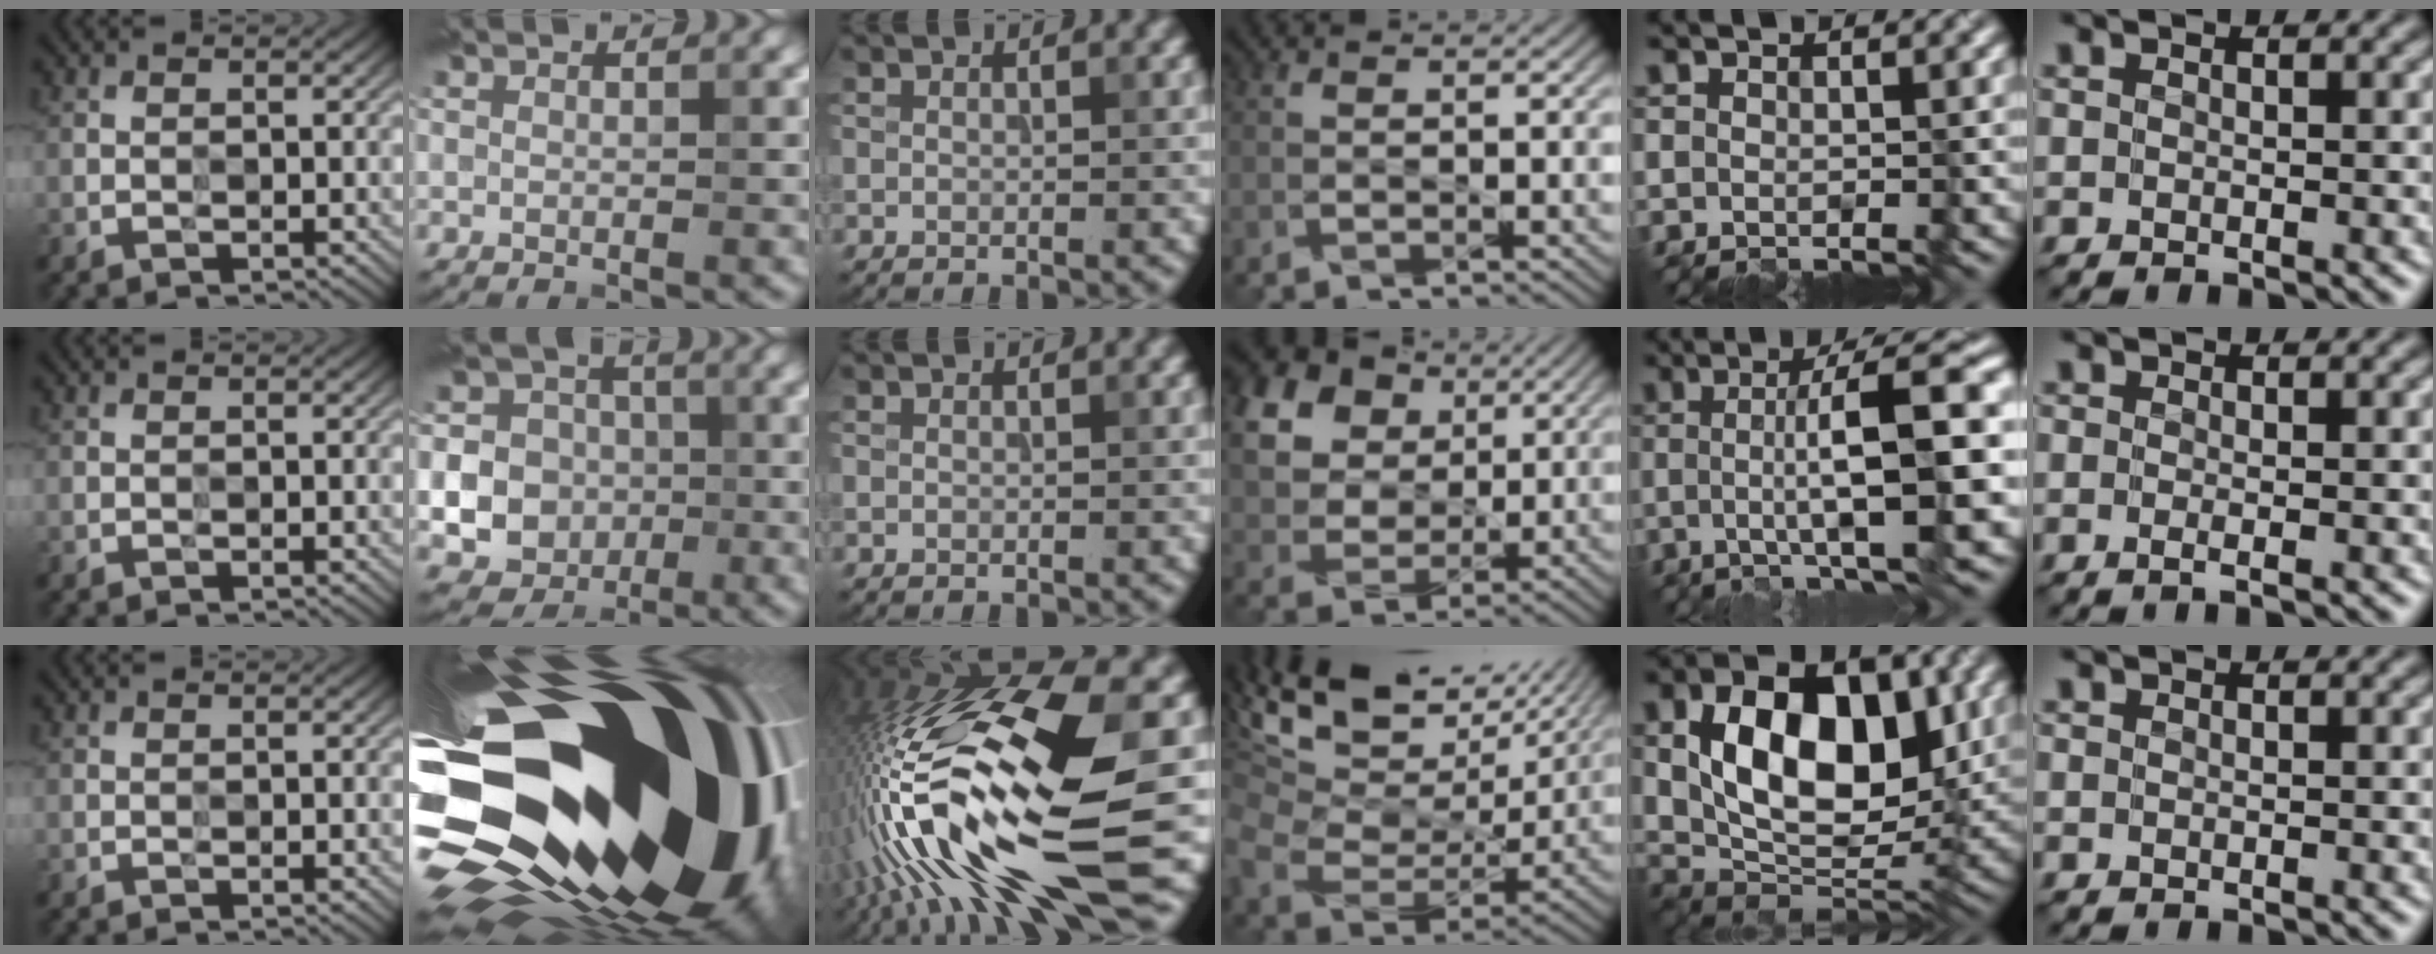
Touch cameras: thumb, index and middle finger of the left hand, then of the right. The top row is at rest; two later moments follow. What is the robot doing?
{"motion": "wipe", "object": "plastic plate"}